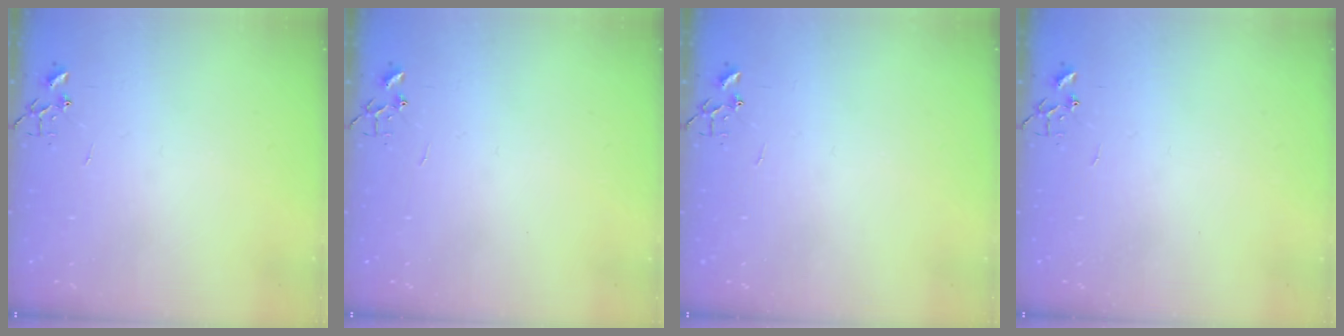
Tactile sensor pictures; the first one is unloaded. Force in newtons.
{"total": 0.0}
{"total": 0.0}
{"total": 0.0}